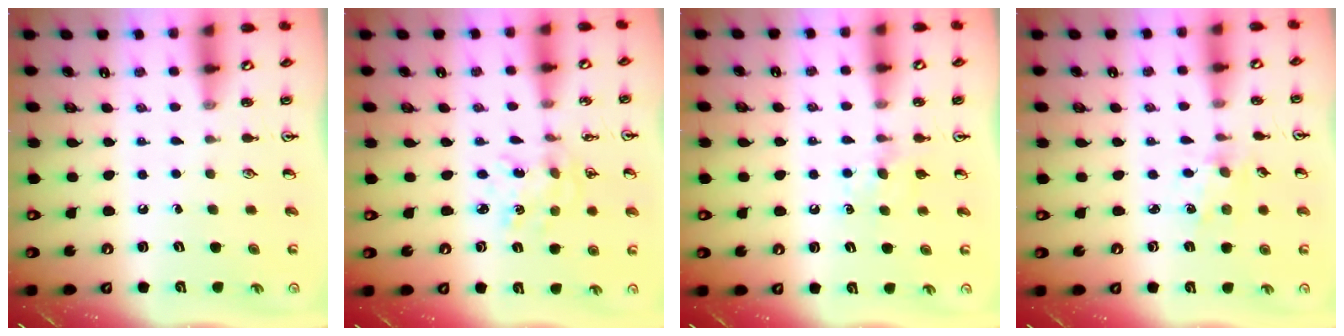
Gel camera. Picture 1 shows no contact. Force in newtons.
{"total": 2.1, "press": 2.1, "slide": 0.2}
{"total": 4.8, "press": 4.7, "slide": 0.7}
{"total": 1.6, "press": 1.5, "slide": 0.3}